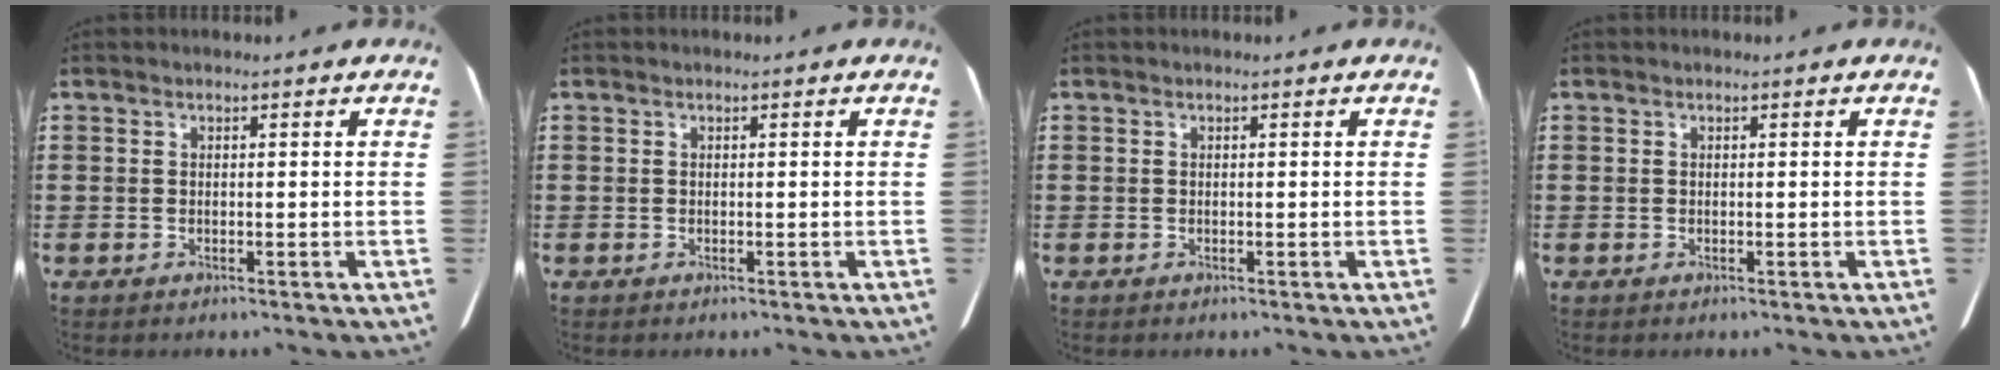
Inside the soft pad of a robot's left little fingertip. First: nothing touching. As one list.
[{"total": 0.0}, {"total": 0.0}, {"total": 0.0}]